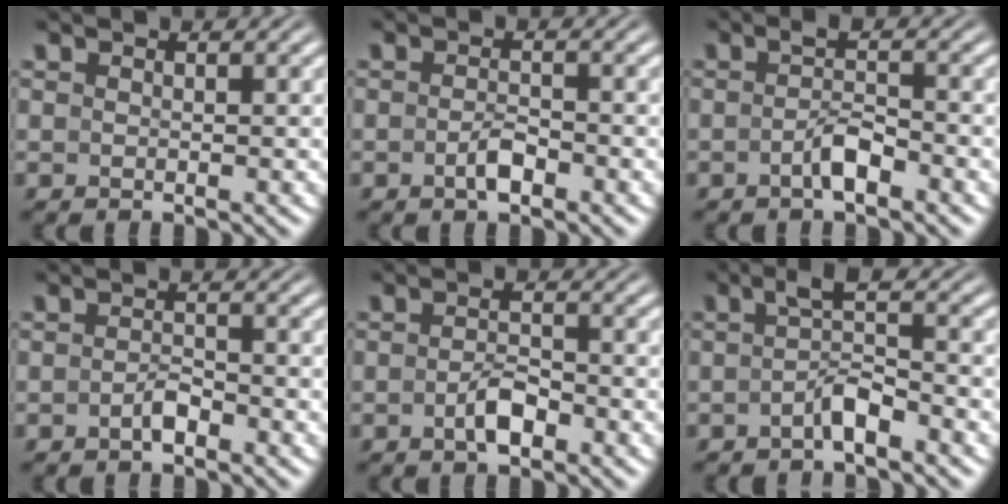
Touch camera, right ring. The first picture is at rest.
{"total": 1.7, "force": [-1.1, 0.2, 1.2], "torque": [-0.016, 0.000, -0.021]}
{"total": 2.1, "force": [-1.1, 0.4, 1.8], "torque": [-0.021, 0.003, -0.026]}
{"total": 1.5, "force": [-1.2, 0.2, 0.8], "torque": [-0.009, 0.003, -0.024]}
{"total": 2.4, "force": [-1.5, 0.6, 1.8], "torque": [-0.024, -0.003, -0.026]}
{"total": 2.0, "force": [-0.5, 0.1, 2.0], "torque": [-0.038, -0.004, -0.011]}